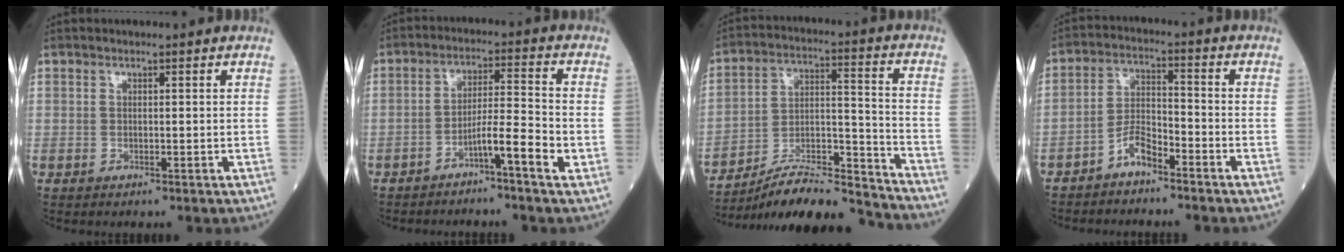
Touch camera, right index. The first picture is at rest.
{"total": 5.5, "force": [-3.1, -0.6, 4.5], "torque": [-0.069, 0.010, -0.056]}
{"total": 16.9, "force": [-16.2, 0.6, 4.8], "torque": [-0.088, 0.028, -0.268]}
{"total": 4.7, "force": [-3.6, 1.5, 2.6], "torque": [-0.054, 0.008, -0.069]}